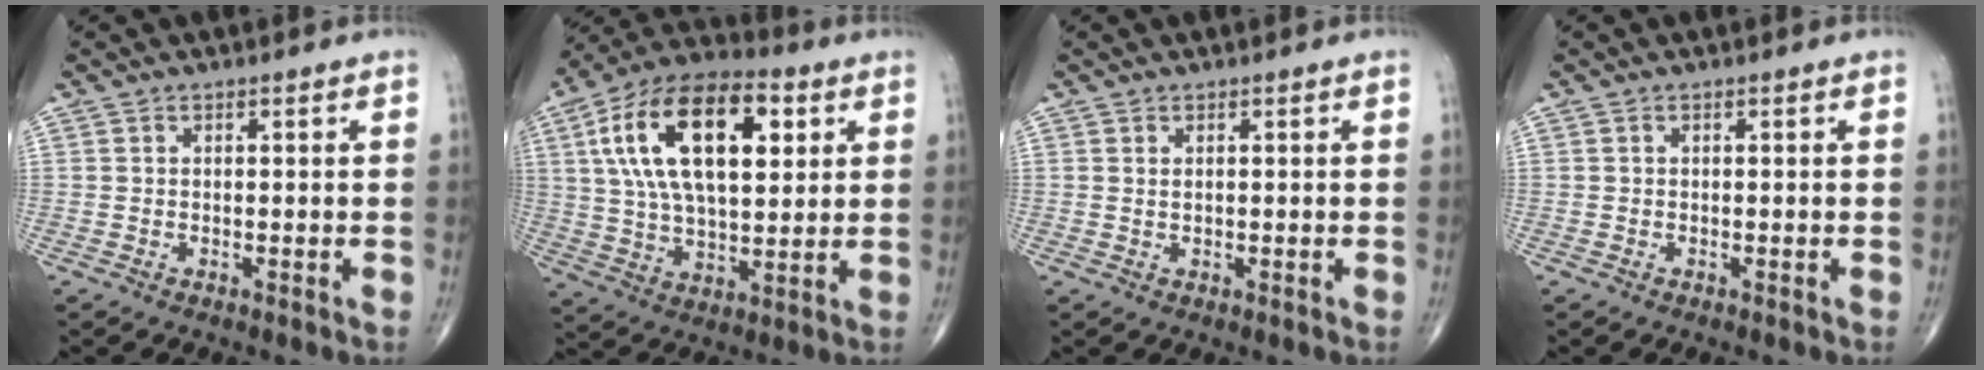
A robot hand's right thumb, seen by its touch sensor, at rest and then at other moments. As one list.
[{"total": 22.7, "force": [6.6, 11.3, 18.5], "torque": [-0.318, 0.002, 0.107]}, {"total": 0.6, "force": [0.3, 0.3, 0.5], "torque": [-0.008, -0.002, 0.007]}, {"total": 0.0}]